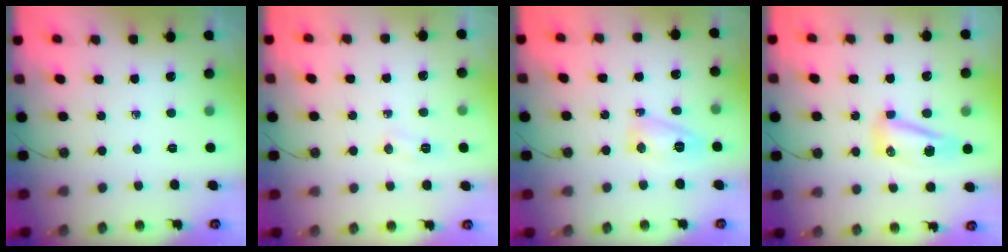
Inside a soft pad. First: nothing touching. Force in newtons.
{"total": 4.4, "press": 4.4, "slide": 0.5}
{"total": 6.2, "press": 6.2, "slide": 0.6}
{"total": 8.0, "press": 7.9, "slide": 0.9}